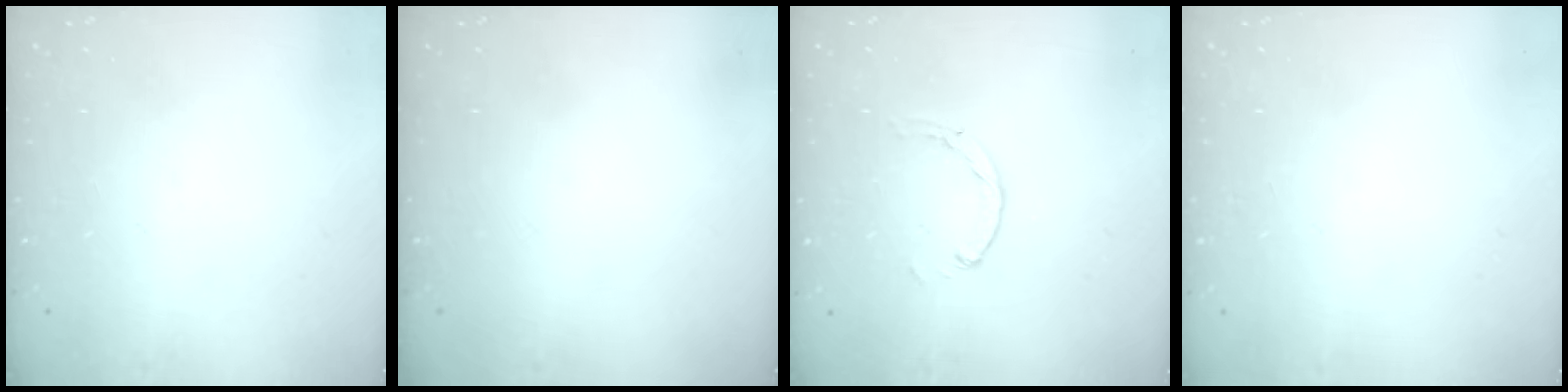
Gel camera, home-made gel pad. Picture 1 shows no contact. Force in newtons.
{"total": 0.0}
{"total": 1.5, "press": 1.5, "slide": 0.2}
{"total": 2.5, "press": 2.5, "slide": 0.2}